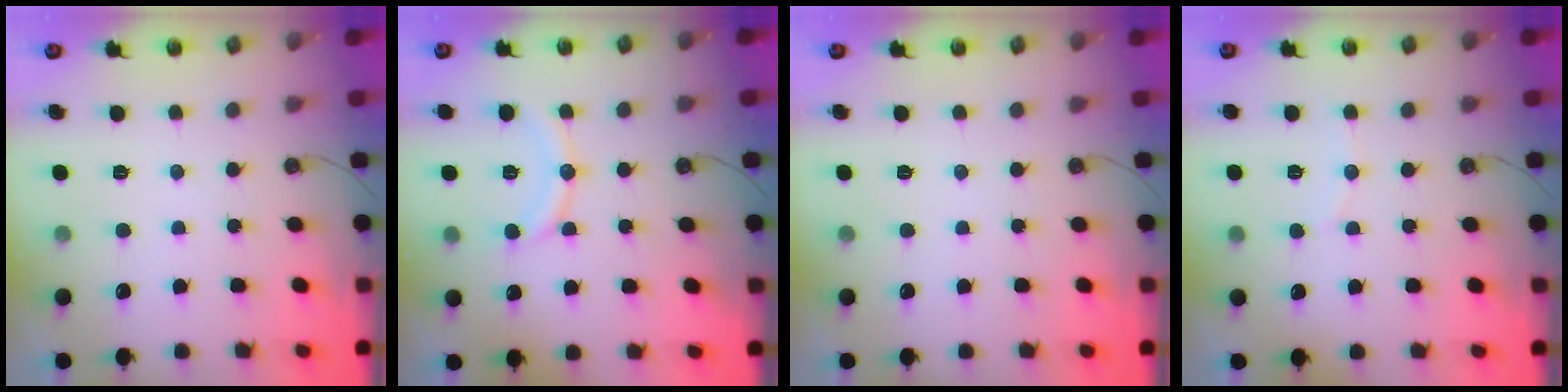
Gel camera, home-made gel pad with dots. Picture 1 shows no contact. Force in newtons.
{"total": 11.8, "press": 11.7, "slide": 1.2}
{"total": 0.0}
{"total": 5.1, "press": 4.8, "slide": 1.8}